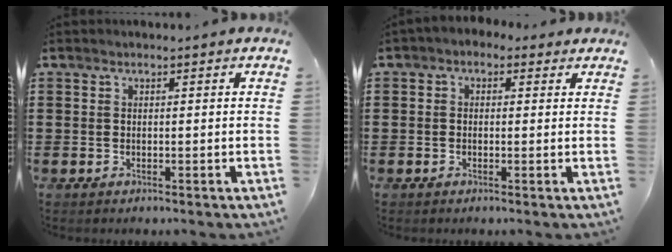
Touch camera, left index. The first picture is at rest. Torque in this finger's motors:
{"motor_torque": [1.13, -1.01, 0.31, 0.00]}